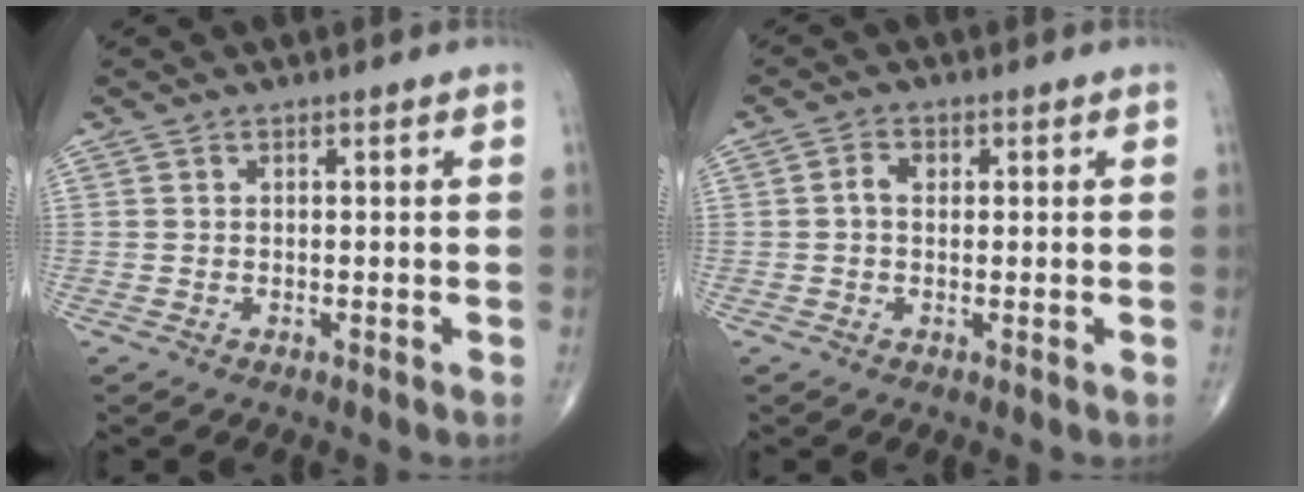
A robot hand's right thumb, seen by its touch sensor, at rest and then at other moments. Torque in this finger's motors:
{"motor_torque": [-0.38, 0.26, 0.37, 0.05, 0.00]}